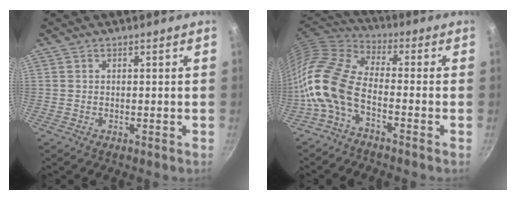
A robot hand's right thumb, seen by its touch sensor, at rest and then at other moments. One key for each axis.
{"total": 13.0, "fx": -4.2, "fy": 6.5, "fz": 10.4, "tx": -0.217, "ty": 0.038, "tz": -0.104}